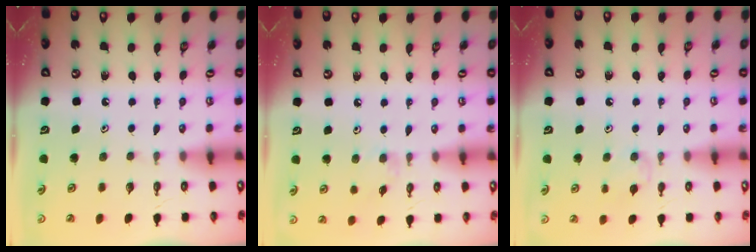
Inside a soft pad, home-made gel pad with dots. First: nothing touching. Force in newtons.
{"total": 2.7, "press": 2.6, "slide": 0.4}
{"total": 4.8, "press": 4.7, "slide": 0.8}